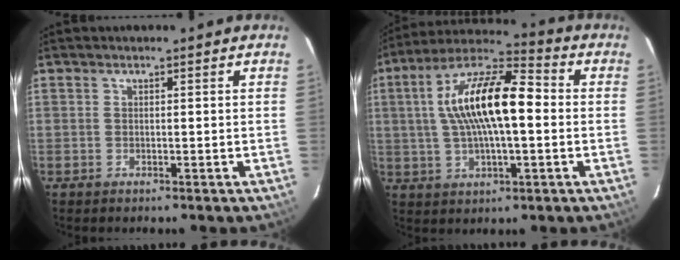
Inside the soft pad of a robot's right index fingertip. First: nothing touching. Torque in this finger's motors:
{"motor_torque": [1.54, 0.60, 1.05, 0.21]}